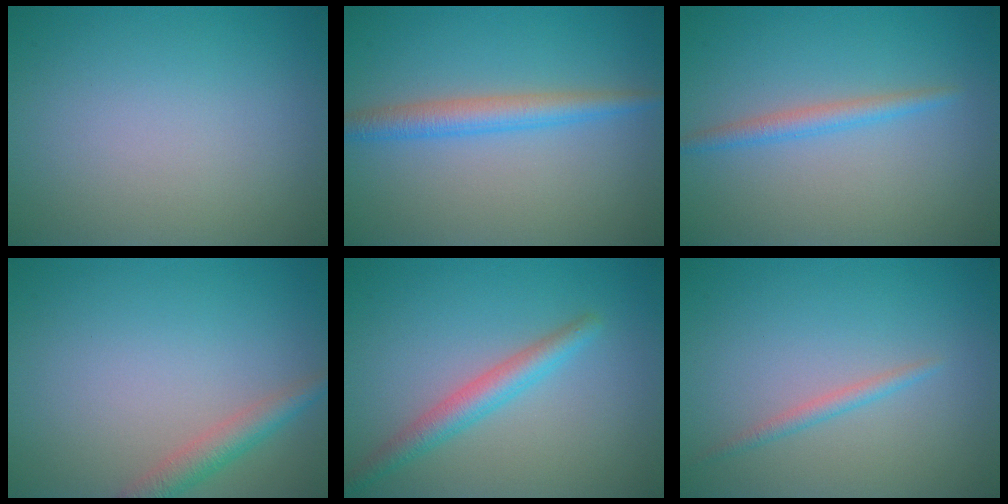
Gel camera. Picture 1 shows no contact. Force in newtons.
{"total": 3.0, "press": 3.0, "slide": 0.1}
{"total": 1.8, "press": 1.8, "slide": 0.1}
{"total": 2.6, "press": 2.6, "slide": 0.2}
{"total": 2.9, "press": 2.9, "slide": 0.1}
{"total": 1.2, "press": 1.2, "slide": 0.0}